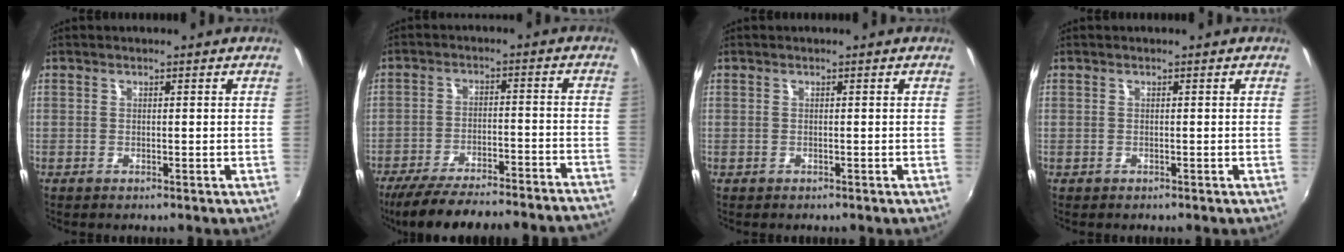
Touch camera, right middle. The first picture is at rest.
{"total": 24.2, "force": [-22.0, 1.5, 9.9], "torque": [-0.164, -0.033, -0.297]}
{"total": 1.0, "force": [0.7, -0.5, -0.4], "torque": [0.010, 0.000, 0.013]}
{"total": 0.9, "force": [0.7, -0.4, -0.4], "torque": [0.010, 0.000, 0.012]}